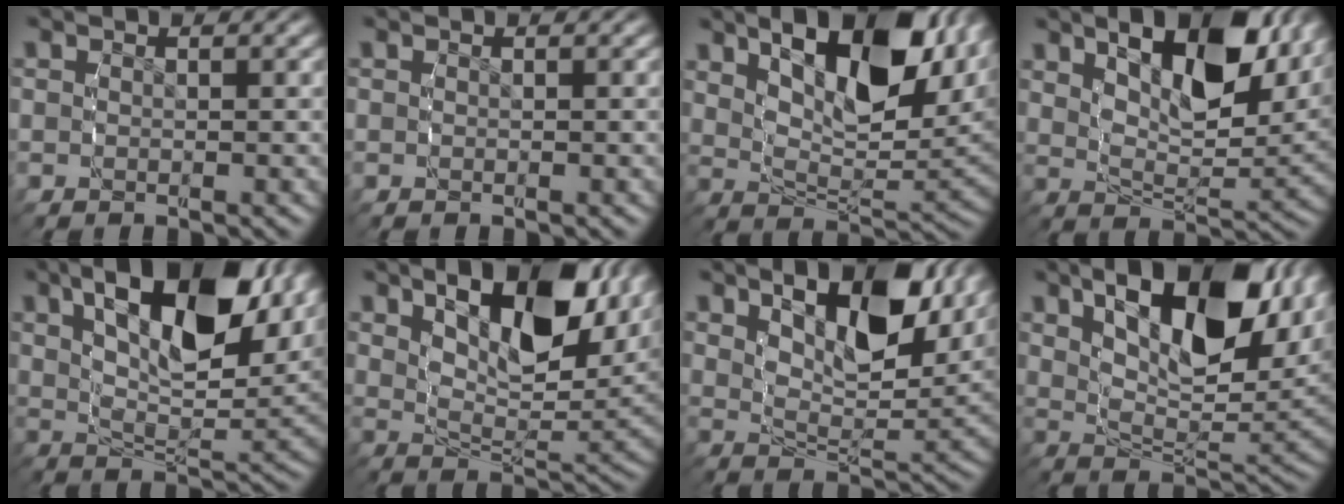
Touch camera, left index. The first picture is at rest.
{"total": 0.0}
{"total": 13.2, "force": [5.0, 6.8, 10.2], "torque": [-0.134, 0.011, 0.067]}
{"total": 10.8, "force": [4.9, 5.2, 8.2], "torque": [-0.118, 0.006, 0.067]}
{"total": 13.3, "force": [5.6, 6.2, 10.3], "torque": [-0.150, 0.017, 0.073]}
{"total": 11.9, "force": [4.9, 5.9, 9.1], "torque": [-0.126, 0.009, 0.066]}
{"total": 9.8, "force": [4.6, 4.7, 7.4], "torque": [-0.110, 0.001, 0.065]}
{"total": 14.8, "force": [5.5, 7.6, 11.4], "torque": [-0.150, 0.017, 0.074]}